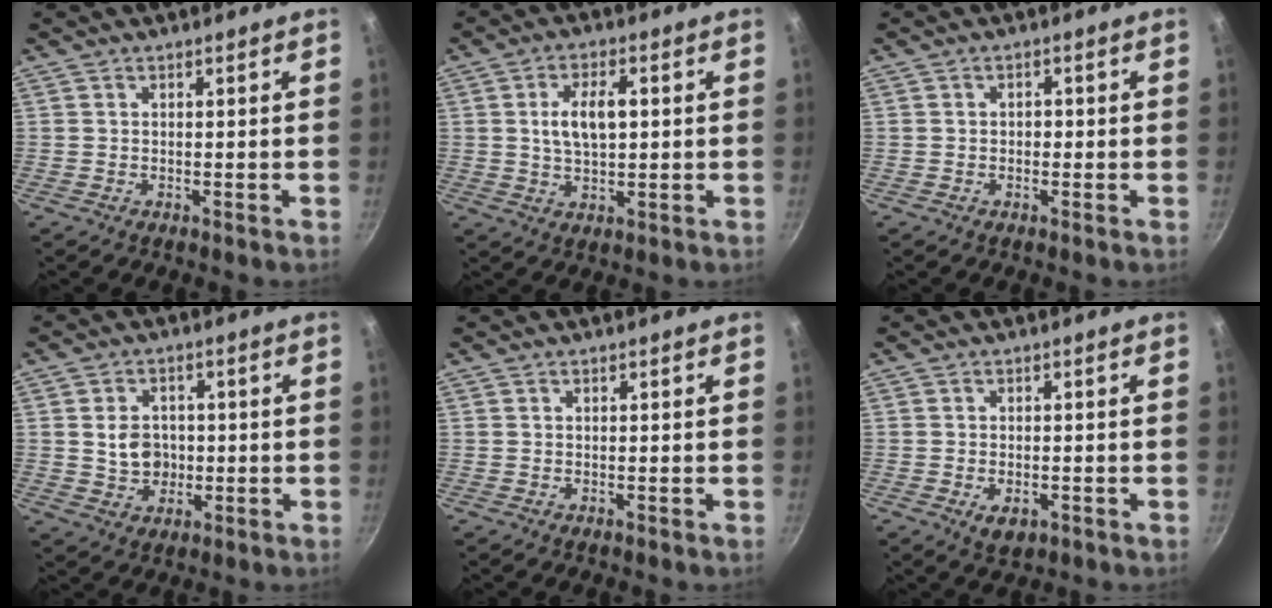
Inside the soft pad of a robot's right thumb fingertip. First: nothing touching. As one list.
[{"total": 7.7, "force": [1.1, 4.0, 6.5], "torque": [-0.107, 0.008, 0.020]}, {"total": 1.5, "force": [-0.2, 1.2, 0.9], "torque": [-0.010, 0.006, -0.005]}, {"total": 6.6, "force": [0.1, 5.5, 3.7], "torque": [-0.034, 0.004, 0.005]}, {"total": 0.0}, {"total": 3.9, "force": [-1.4, 2.3, 2.8], "torque": [-0.040, 0.000, -0.016]}]